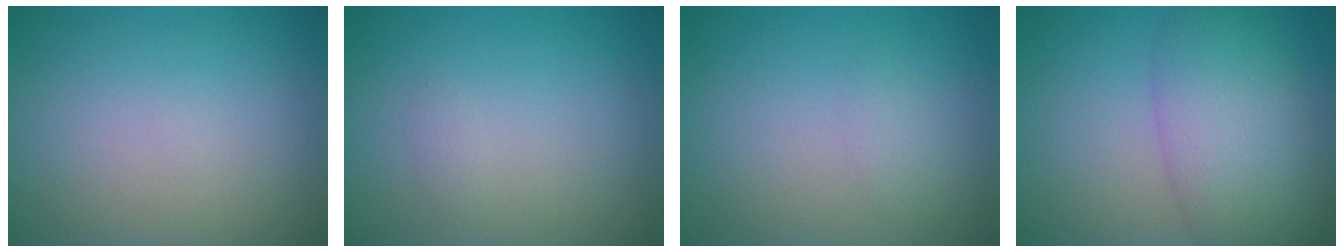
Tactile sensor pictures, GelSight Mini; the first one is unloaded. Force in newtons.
{"total": 0.6, "press": 0.6, "slide": 0.0}
{"total": 0.9, "press": 0.9, "slide": 0.1}
{"total": 7.3, "press": 7.3, "slide": 0.3}